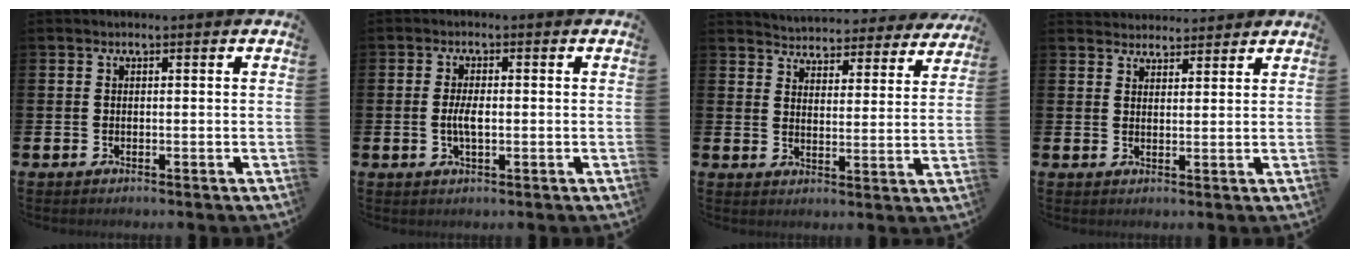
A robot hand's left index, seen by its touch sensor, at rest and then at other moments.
{"total": 3.1, "force": [-0.3, 1.2, 2.8], "torque": [-0.050, 0.001, -0.007]}
{"total": 4.4, "force": [4.3, 0.8, -0.3], "torque": [-0.012, -0.038, 0.071]}
{"total": 3.2, "force": [3.0, 0.9, -0.4], "torque": [0.003, -0.014, 0.056]}